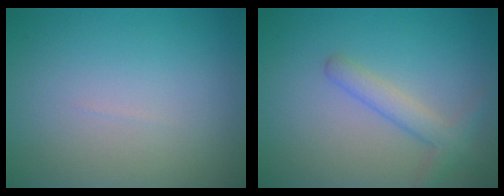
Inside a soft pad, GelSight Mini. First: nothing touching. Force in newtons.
{"total": 2.5, "press": 2.5, "slide": 0.2}